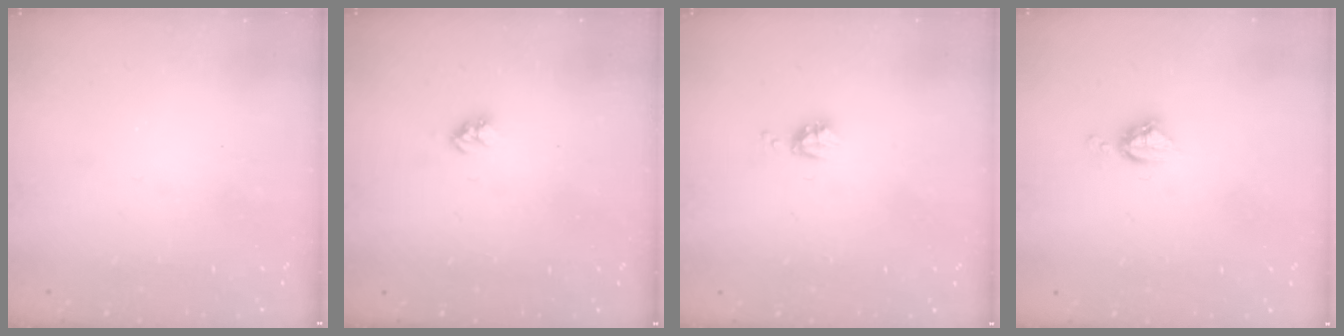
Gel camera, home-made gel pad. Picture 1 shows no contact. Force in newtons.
{"total": 3.0, "press": 3.0, "slide": 0.3}
{"total": 3.8, "press": 3.8, "slide": 0.6}
{"total": 5.4, "press": 5.4, "slide": 0.1}